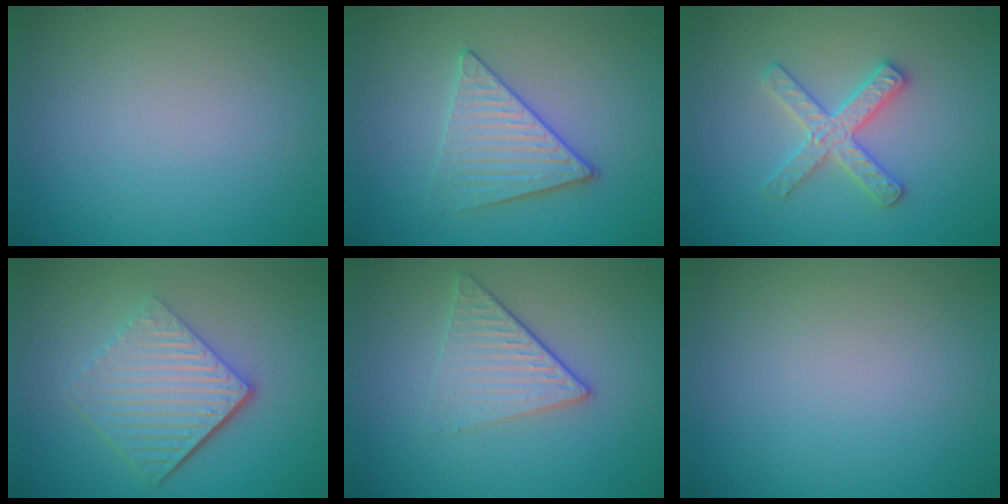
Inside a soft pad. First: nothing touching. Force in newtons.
{"total": 3.6, "press": 3.4, "slide": 1.3}
{"total": 2.9, "press": 2.9, "slide": 0.5}
{"total": 6.1, "press": 4.0, "slide": 4.5}
{"total": 3.5, "press": 2.8, "slide": 2.2}
{"total": 0.0}